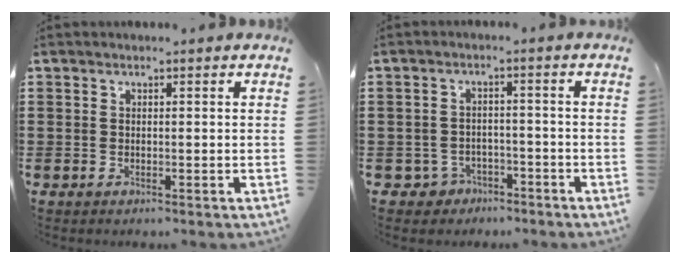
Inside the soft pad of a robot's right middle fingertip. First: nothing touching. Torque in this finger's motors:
{"motor_torque": [-0.14, 0.09, -0.02, -0.01]}